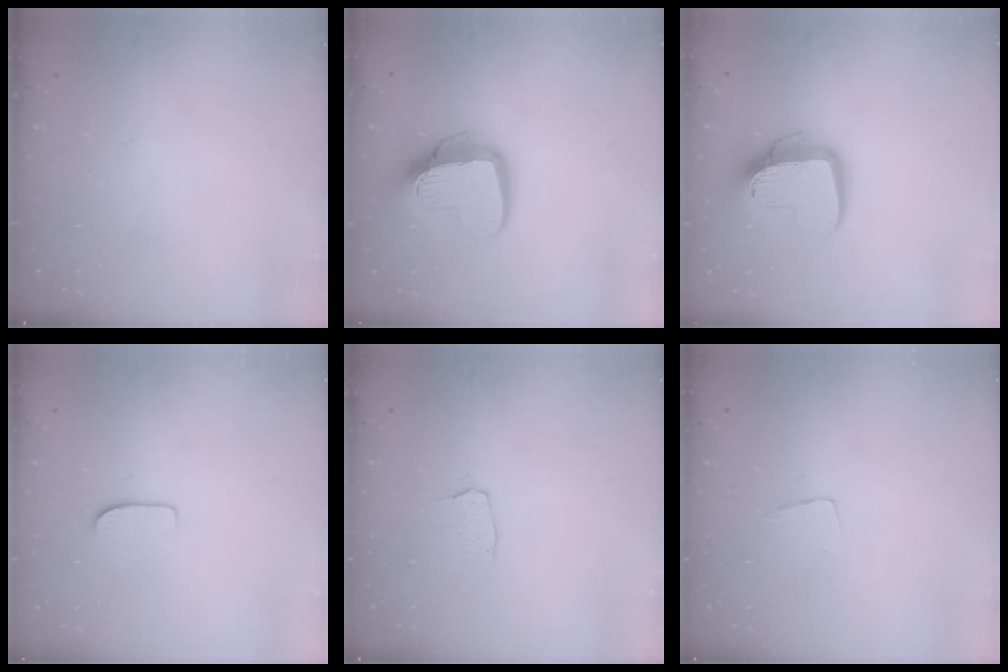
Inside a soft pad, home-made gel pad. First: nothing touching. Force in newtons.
{"total": 14.9, "press": 14.8, "slide": 1.5}
{"total": 13.8, "press": 13.8, "slide": 1.2}
{"total": 5.5, "press": 5.5, "slide": 0.5}
{"total": 2.9, "press": 2.9, "slide": 0.2}
{"total": 3.7, "press": 3.7, "slide": 0.2}